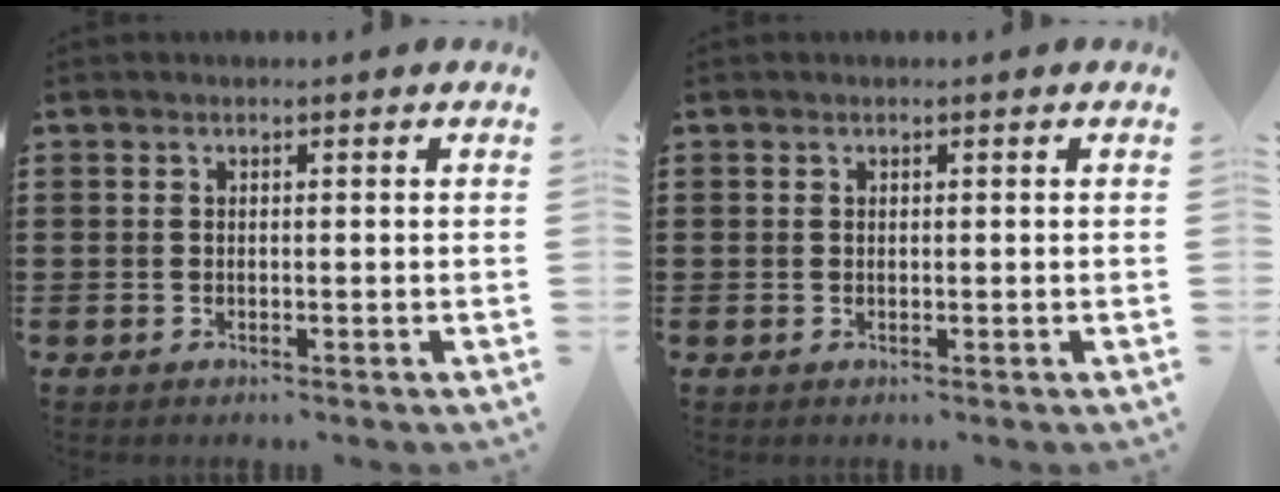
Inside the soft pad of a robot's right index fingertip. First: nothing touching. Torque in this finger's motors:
{"motor_torque": [0.11, 0.34, 0.03, 0.01]}